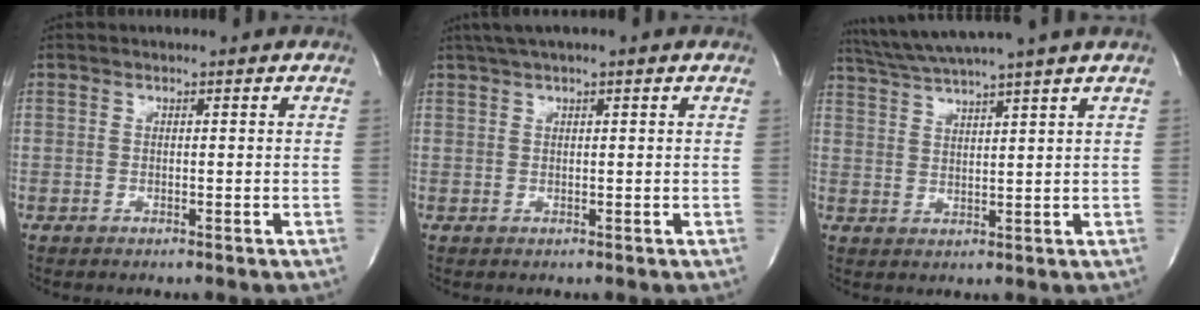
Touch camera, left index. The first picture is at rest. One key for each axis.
{"total": 3.9, "fx": 2.6, "fy": 0.1, "fz": 2.9, "tx": -0.053, "ty": 0.020, "tz": 0.044}
{"total": 8.9, "fx": 7.6, "fy": -2.2, "fz": 4.2, "tx": -0.074, "ty": 0.004, "tz": 0.122}